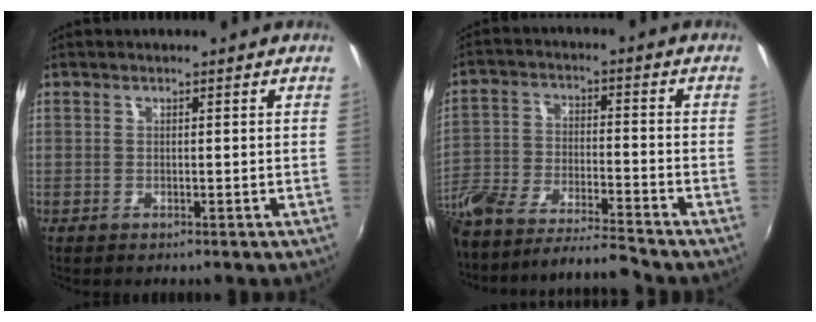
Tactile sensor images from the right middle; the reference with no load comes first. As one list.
[{"total": 14.3, "force": [-12.2, 1.7, 7.3], "torque": [-0.161, -0.030, -0.223]}]